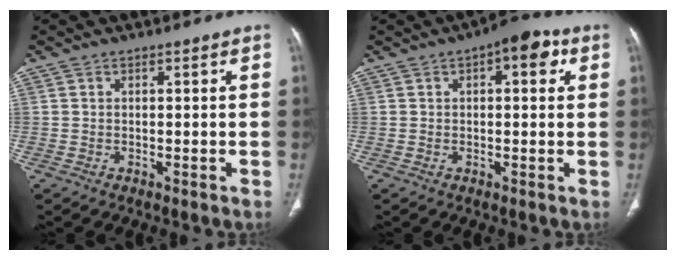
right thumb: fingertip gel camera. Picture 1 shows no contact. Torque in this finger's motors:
{"motor_torque": [0.56, 0.59, 0.13, -0.15, 0.00]}